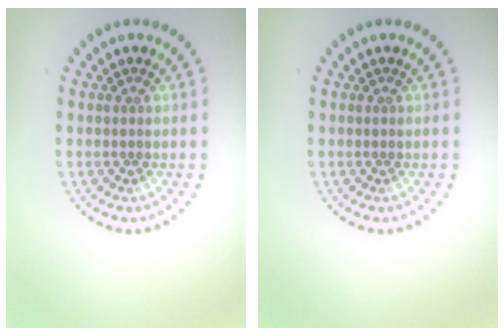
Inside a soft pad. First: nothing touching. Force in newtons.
{"total": 0.0}